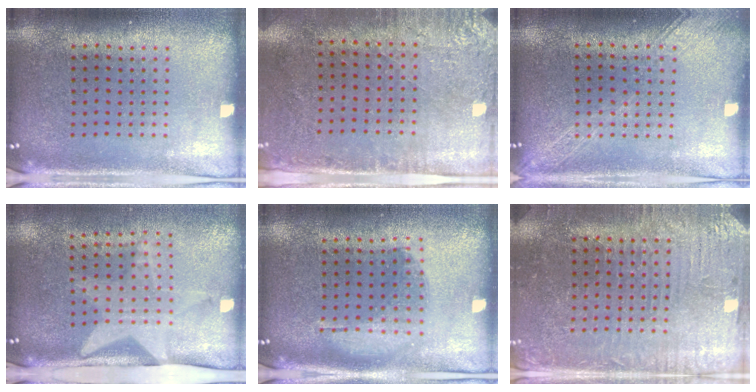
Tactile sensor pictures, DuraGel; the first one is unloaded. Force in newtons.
{"total": 2.8, "press": 2.3, "slide": 1.6}
{"total": 1.7, "press": 1.7, "slide": 0.2}
{"total": 2.0, "press": 1.5, "slide": 1.3}
{"total": 1.0, "press": 0.9, "slide": 0.4}
{"total": 3.3, "press": 3.2, "slide": 0.5}